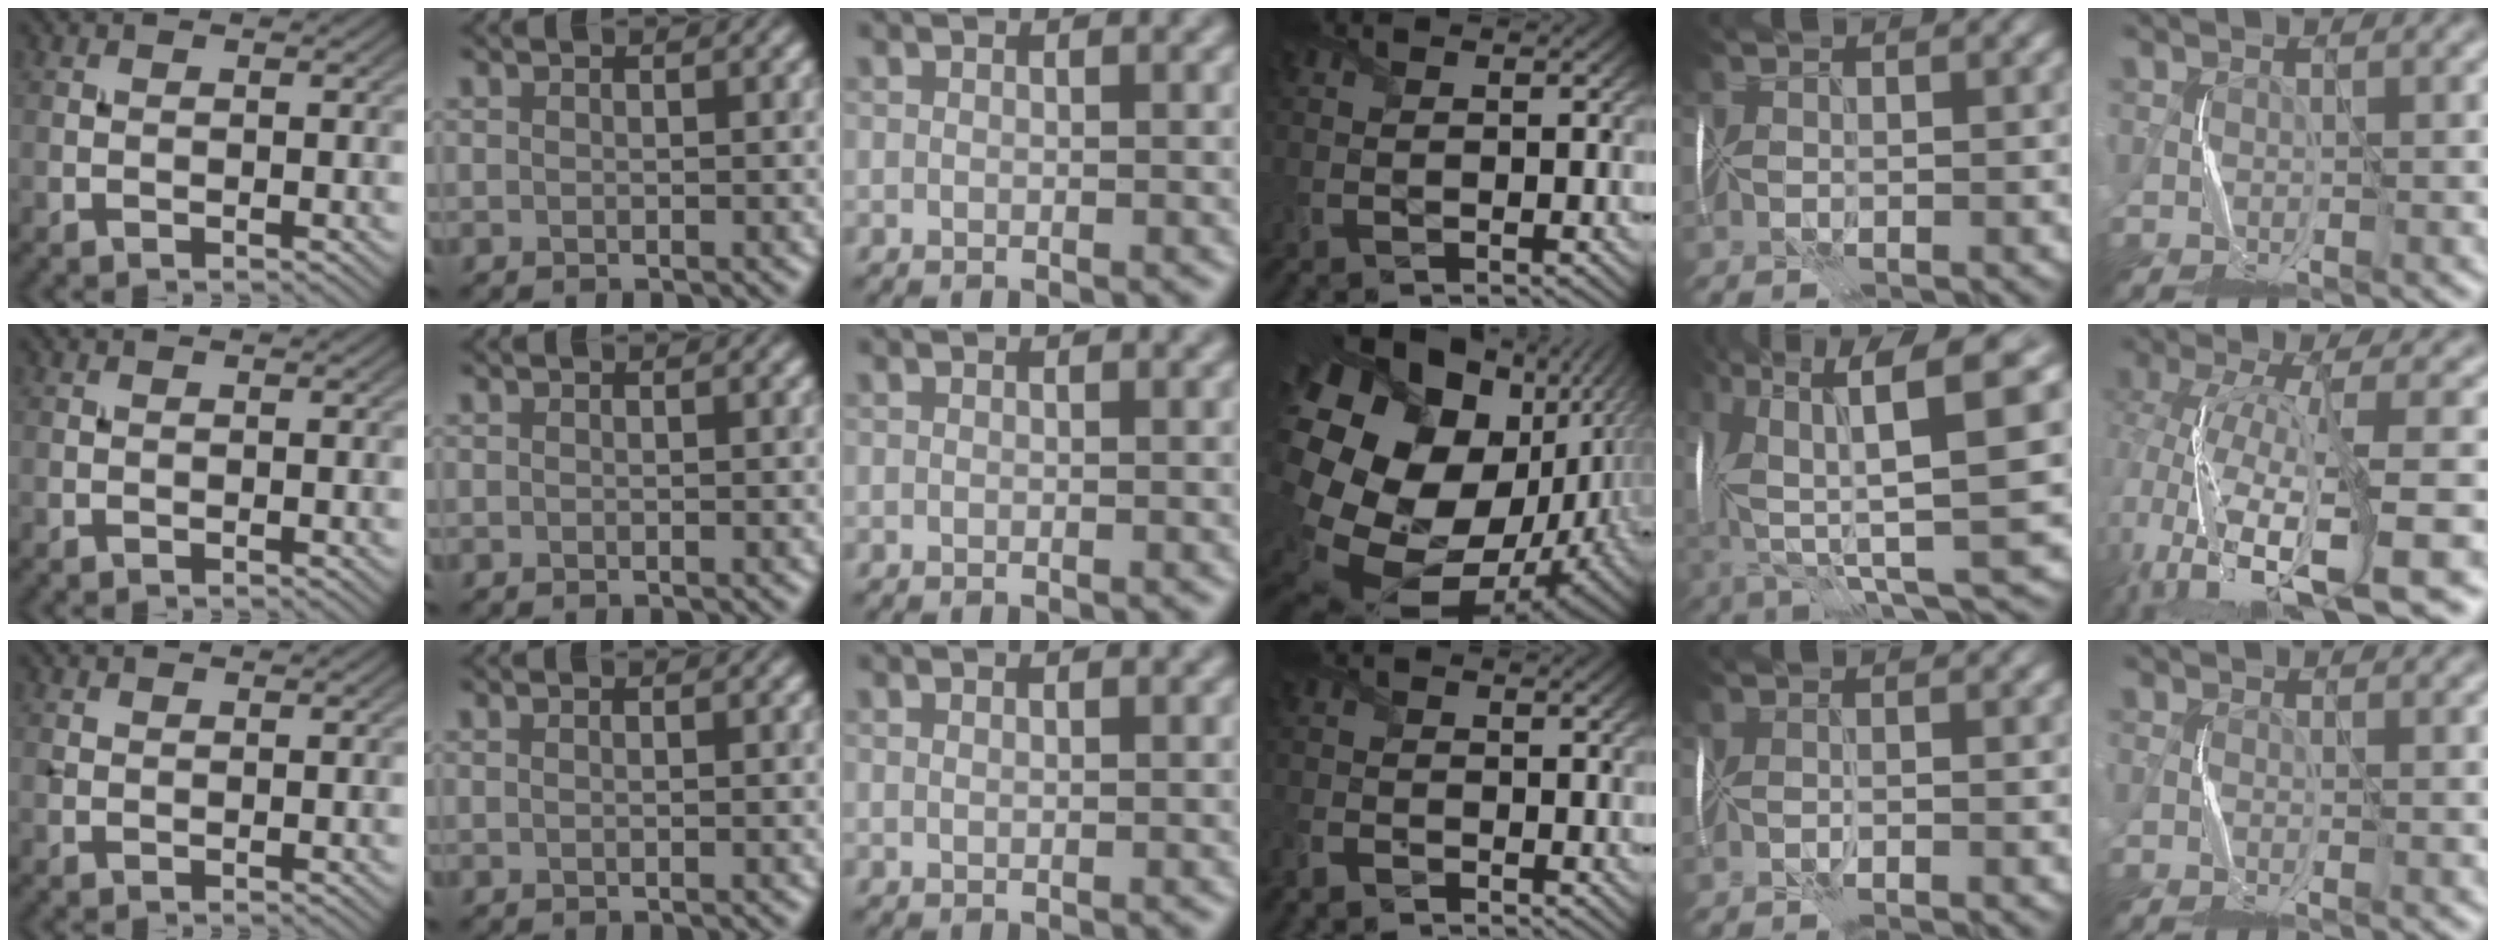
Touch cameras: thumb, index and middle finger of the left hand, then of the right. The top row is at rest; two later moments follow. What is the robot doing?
{"motion": "fold", "object": "memory foam"}